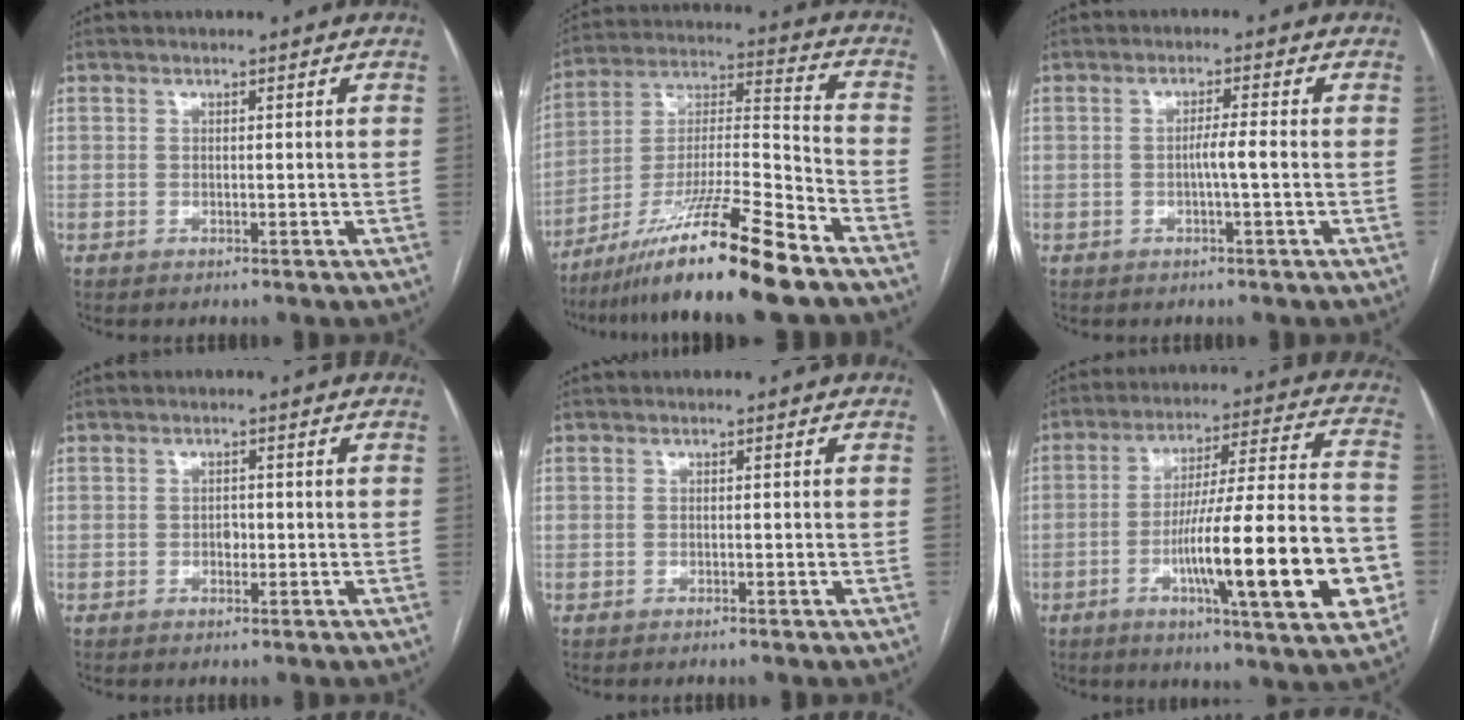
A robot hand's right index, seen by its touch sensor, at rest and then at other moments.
{"total": 18.6, "force": [-13.6, -0.6, 12.7], "torque": [-0.249, -0.022, -0.242]}
{"total": 2.6, "force": [-0.5, -0.3, 2.6], "torque": [-0.041, 0.001, -0.010]}
{"total": 1.3, "force": [-0.3, 0.9, 0.9], "torque": [-0.014, 0.003, -0.004]}
{"total": 0.6, "force": [-0.5, -0.1, 0.2], "torque": [-0.005, 0.001, -0.010]}
{"total": 22.5, "force": [-6.6, 1.7, 21.5], "torque": [-0.297, 0.001, -0.096]}